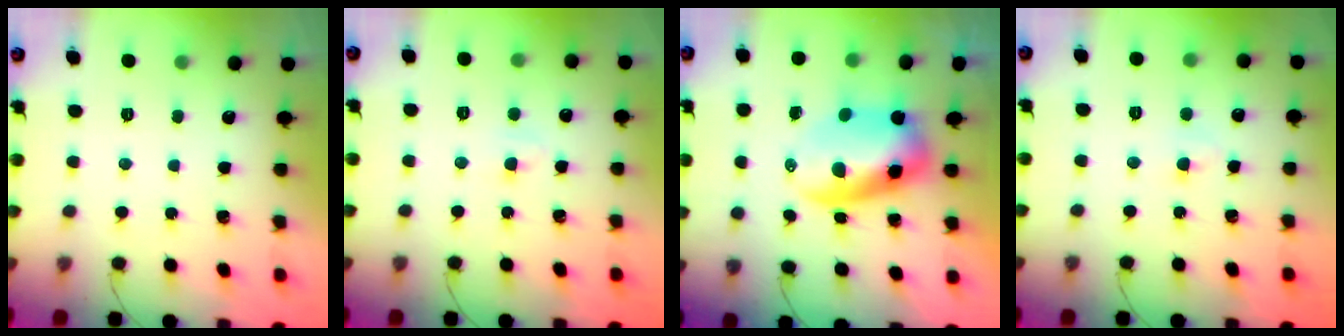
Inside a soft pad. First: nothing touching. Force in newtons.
{"total": 2.8, "press": 2.6, "slide": 0.9}
{"total": 8.9, "press": 8.6, "slide": 2.4}
{"total": 2.8, "press": 2.6, "slide": 1.0}